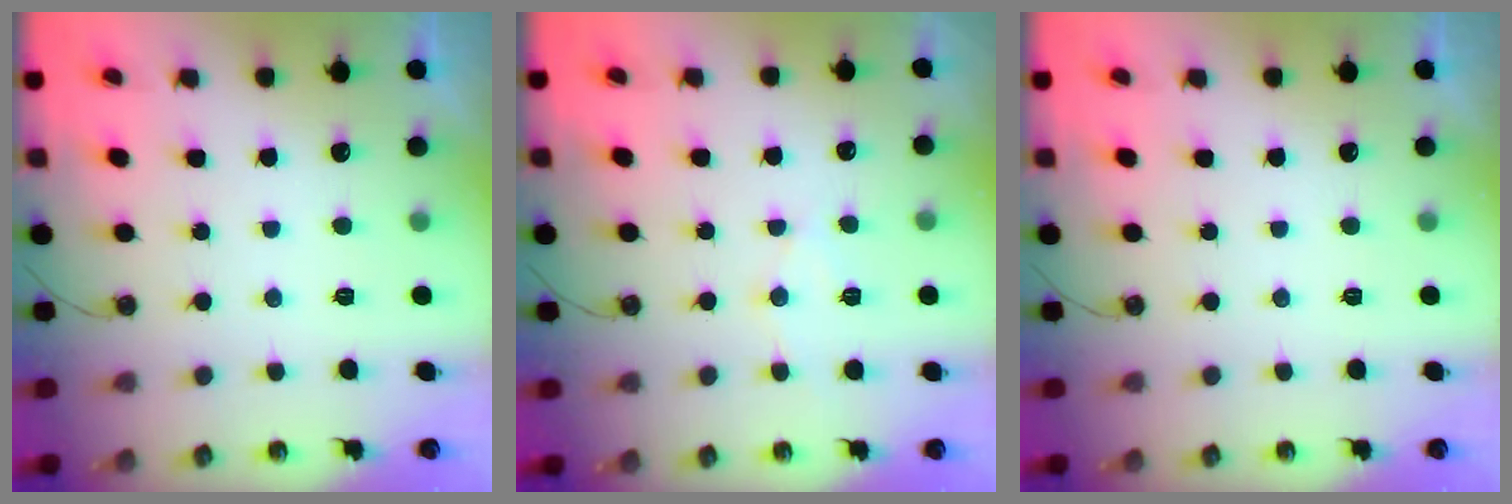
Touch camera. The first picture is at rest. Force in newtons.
{"total": 7.1, "press": 7.1, "slide": 0.5}
{"total": 0.0}